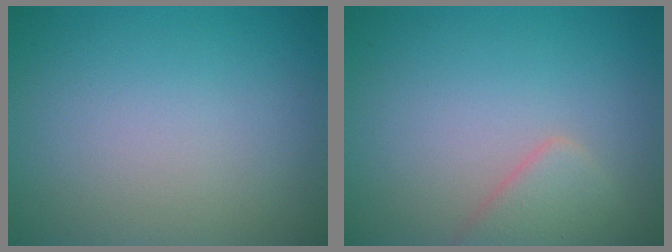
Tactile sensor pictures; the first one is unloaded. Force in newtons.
{"total": 2.3, "press": 2.3, "slide": 0.1}